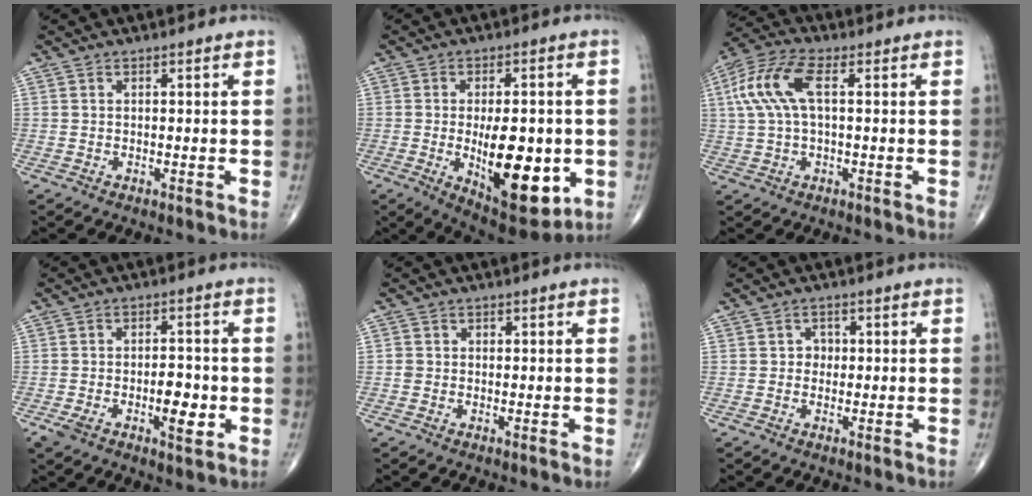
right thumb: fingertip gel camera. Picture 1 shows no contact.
{"total": 17.0, "force": [-2.9, 7.6, 15.0], "torque": [-0.194, -0.014, -0.023]}
{"total": 10.4, "force": [2.0, 4.6, 9.1], "torque": [-0.218, 0.031, 0.036]}
{"total": 7.9, "force": [-2.1, 3.7, 6.6], "torque": [-0.102, 0.018, -0.027]}
{"total": 1.4, "force": [-0.2, 1.3, 0.3], "torque": [0.003, 0.005, -0.004]}
{"total": 2.1, "force": [0.0, 1.9, 0.9], "torque": [0.002, 0.006, -0.005]}